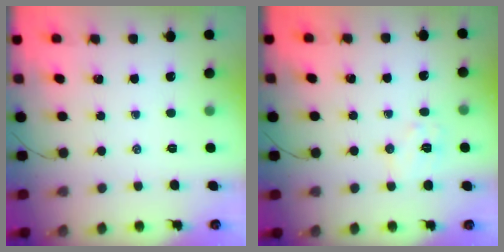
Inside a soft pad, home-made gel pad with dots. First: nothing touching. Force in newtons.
{"total": 7.3, "press": 7.2, "slide": 0.9}